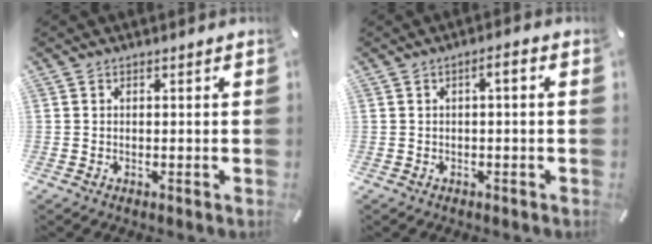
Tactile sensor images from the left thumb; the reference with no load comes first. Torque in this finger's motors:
{"motor_torque": [0.12, -0.09, 0.25, 0.03, -0.07]}